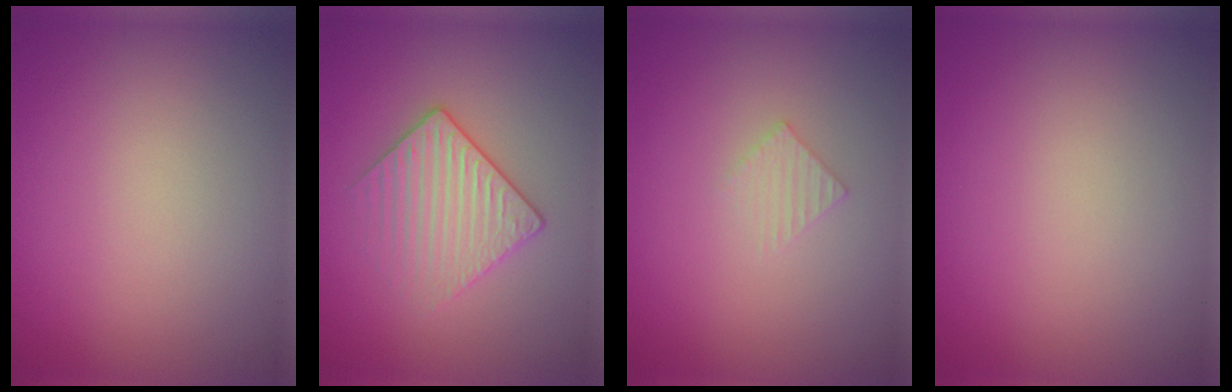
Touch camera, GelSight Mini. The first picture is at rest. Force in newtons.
{"total": 2.9, "press": 2.6, "slide": 1.2}
{"total": 1.1, "press": 1.1, "slide": 0.0}
{"total": 0.0}